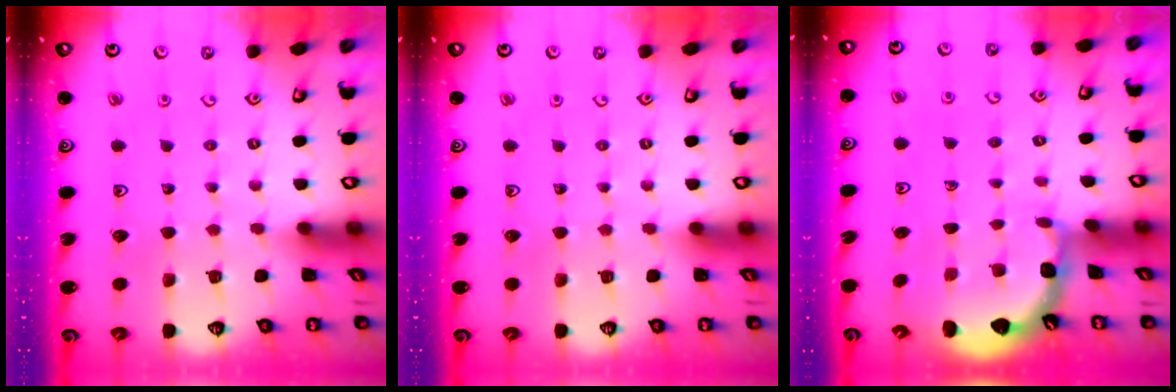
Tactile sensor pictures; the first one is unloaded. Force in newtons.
{"total": 0.0}
{"total": 1.9, "press": 1.9, "slide": 0.2}